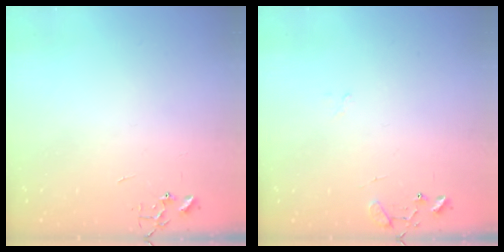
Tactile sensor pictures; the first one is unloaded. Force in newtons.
{"total": 9.3, "press": 9.3, "slide": 0.7}